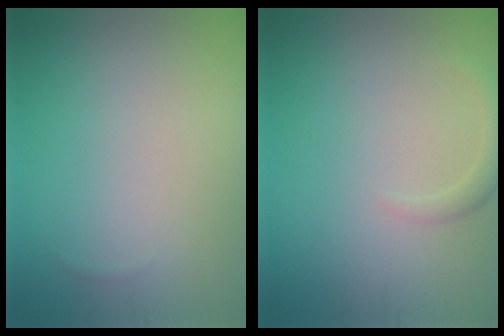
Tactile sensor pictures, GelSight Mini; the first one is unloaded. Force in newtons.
{"total": 1.4, "press": 1.4, "slide": 0.1}